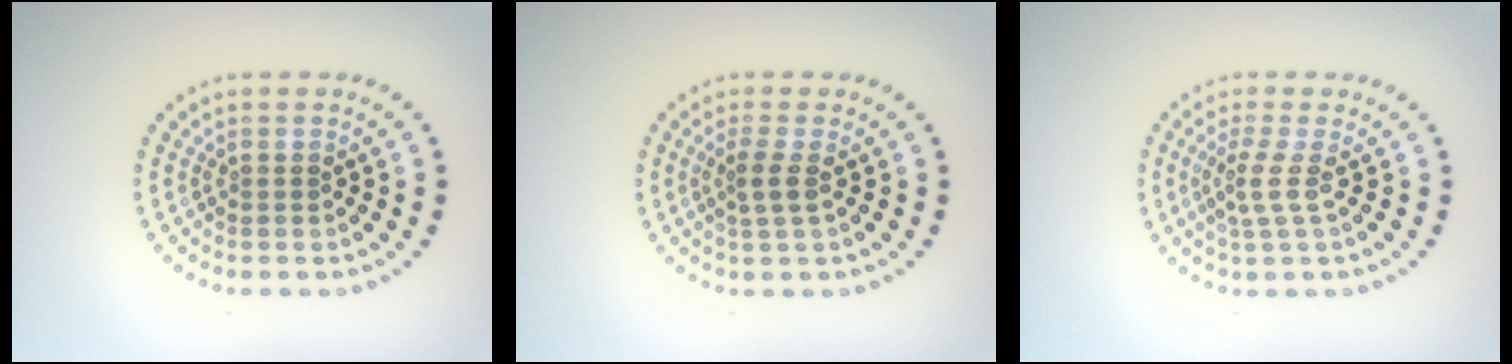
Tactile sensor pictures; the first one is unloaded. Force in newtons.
{"total": 1.7, "press": 1.3, "slide": 1.1}
{"total": 2.0, "press": 1.3, "slide": 1.5}